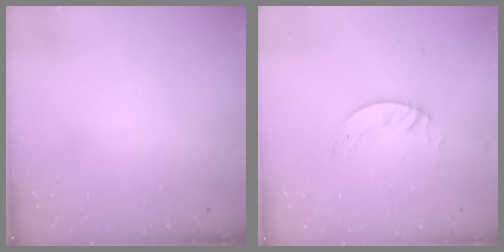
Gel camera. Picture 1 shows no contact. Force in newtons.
{"total": 3.0, "press": 3.0, "slide": 0.2}